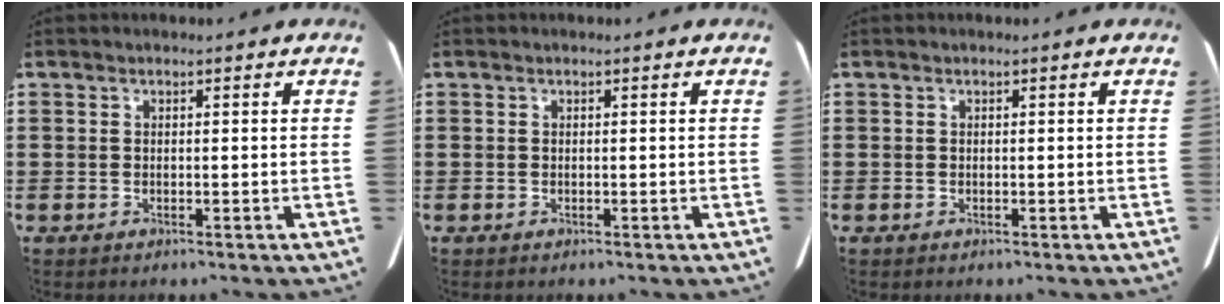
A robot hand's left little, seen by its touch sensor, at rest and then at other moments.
{"total": 0.0}
{"total": 0.0}